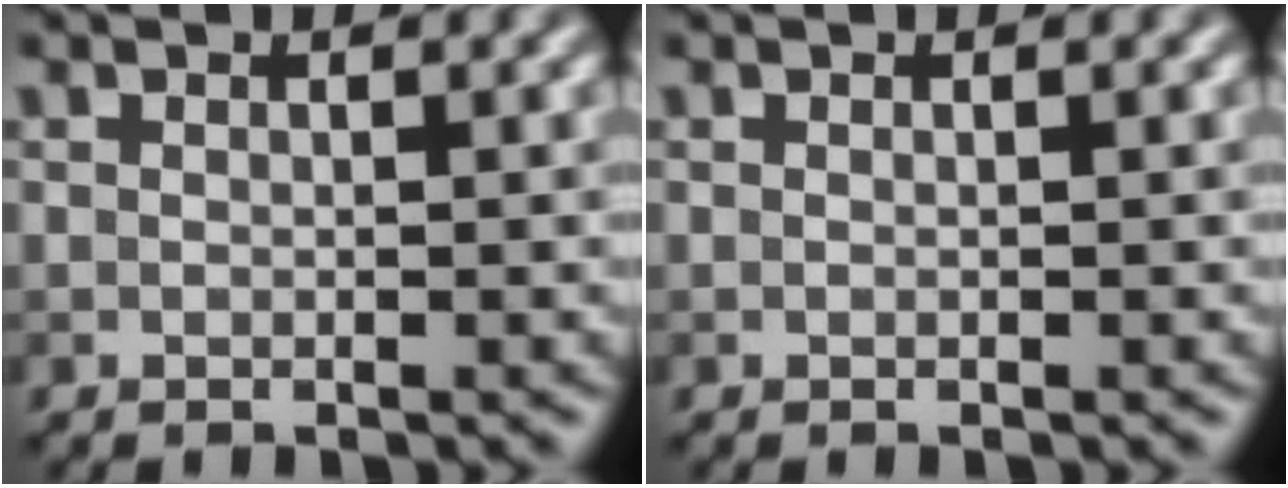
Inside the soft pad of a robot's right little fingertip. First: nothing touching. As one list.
[{"total": 0.0}]